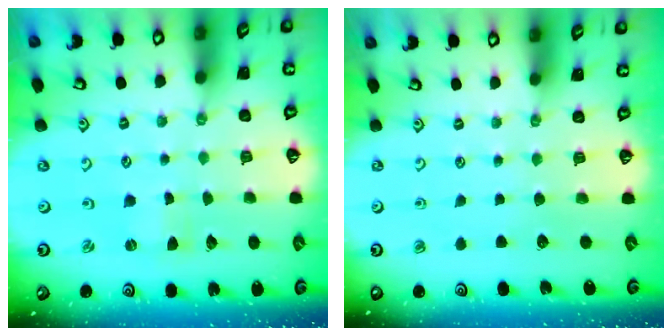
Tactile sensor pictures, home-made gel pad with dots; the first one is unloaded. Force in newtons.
{"total": 0.0}